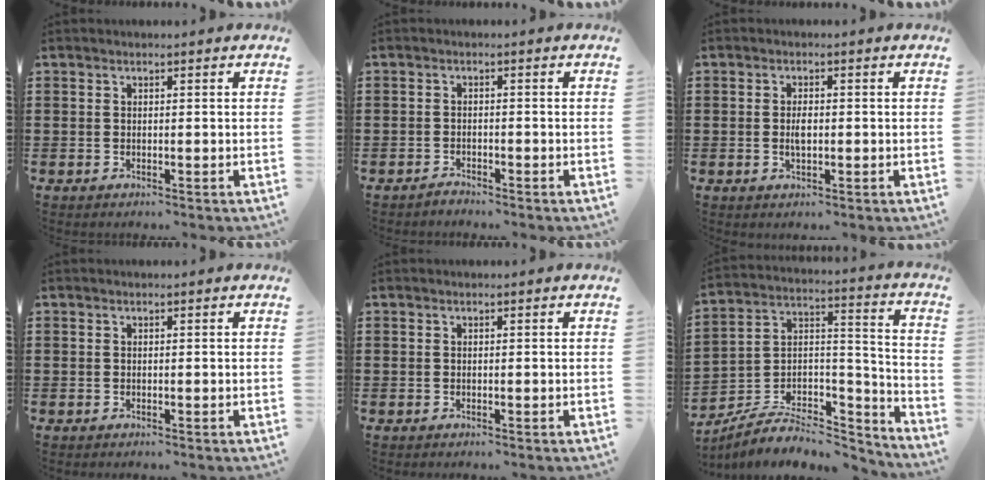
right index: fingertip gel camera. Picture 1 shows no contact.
{"total": 1.3, "force": [-1.2, 0.2, 0.1], "torque": [-0.006, 0.003, -0.027]}
{"total": 2.5, "force": [-0.1, 1.2, 2.3], "torque": [-0.043, 0.002, -0.002]}
{"total": 0.0}
{"total": 0.0}
{"total": 6.7, "force": [-5.1, 3.4, 2.5], "torque": [-0.050, 0.005, -0.098]}